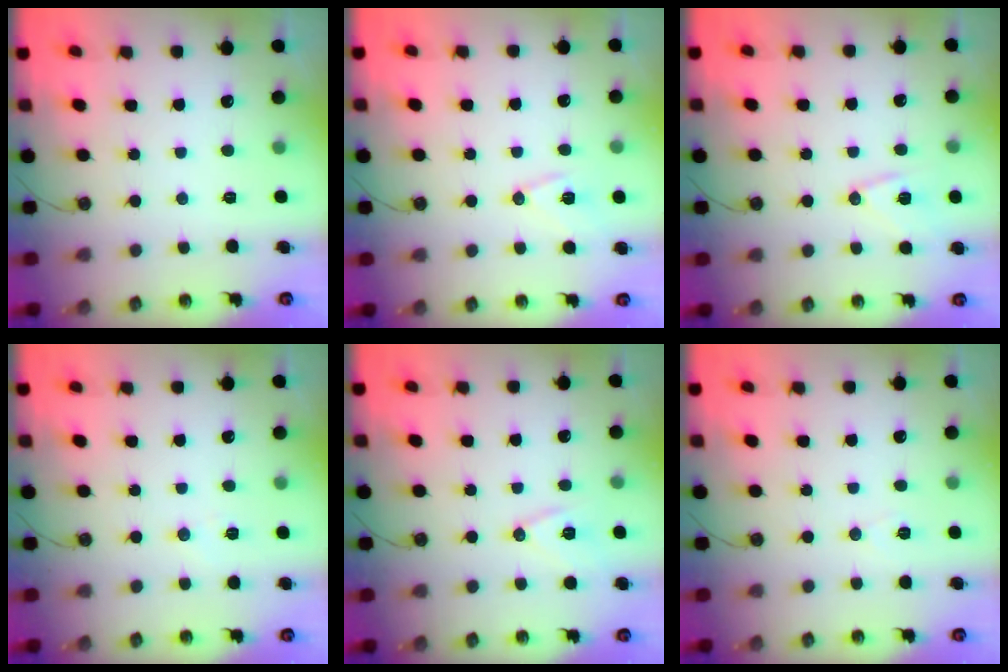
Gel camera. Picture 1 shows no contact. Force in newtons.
{"total": 9.9, "press": 9.3, "slide": 3.4}
{"total": 10.8, "press": 10.8, "slide": 0.8}
{"total": 4.6, "press": 4.5, "slide": 1.1}
{"total": 9.6, "press": 8.9, "slide": 3.5}
{"total": 5.5, "press": 3.2, "slide": 4.4}